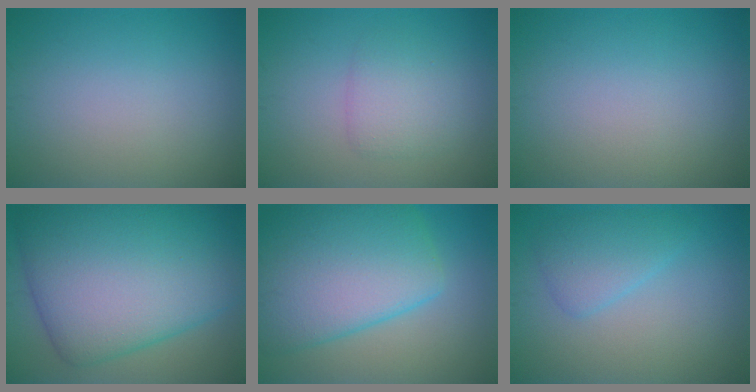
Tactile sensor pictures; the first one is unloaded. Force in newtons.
{"total": 2.5, "press": 2.5, "slide": 0.3}
{"total": 0.0}
{"total": 14.6, "press": 14.6, "slide": 0.1}
{"total": 10.3, "press": 10.3, "slide": 0.4}
{"total": 2.8, "press": 2.8, "slide": 0.2}